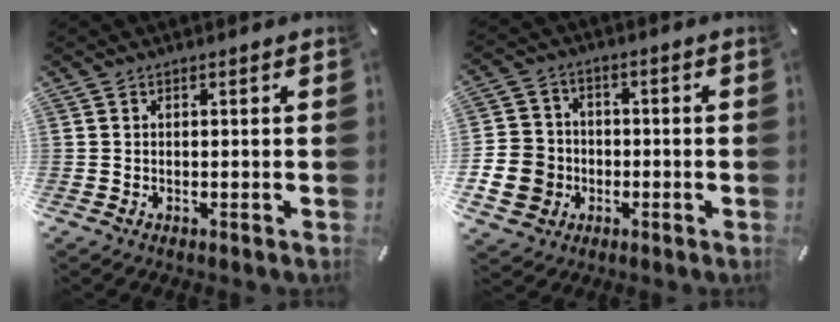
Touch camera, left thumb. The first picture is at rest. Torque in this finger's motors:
{"motor_torque": [0.18, 1.69, 0.19, -0.03, 0.03]}